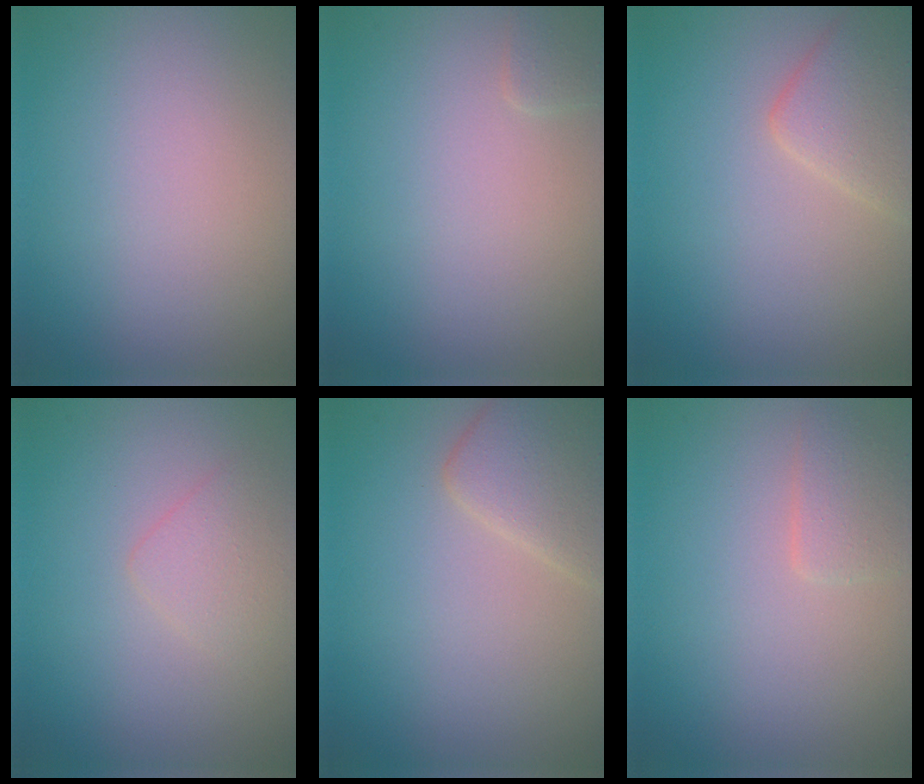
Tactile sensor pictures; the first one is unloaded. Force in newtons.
{"total": 0.8, "press": 0.8, "slide": 0.1}
{"total": 3.4, "press": 3.4, "slide": 0.1}
{"total": 1.8, "press": 1.8, "slide": 0.0}
{"total": 3.4, "press": 3.4, "slide": 0.2}
{"total": 1.6, "press": 1.5, "slide": 0.2}